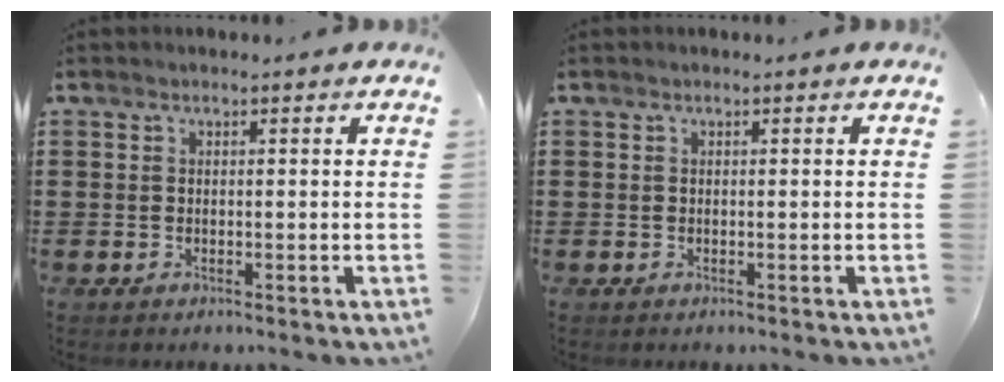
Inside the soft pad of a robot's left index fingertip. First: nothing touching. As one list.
[{"total": 0.0}]